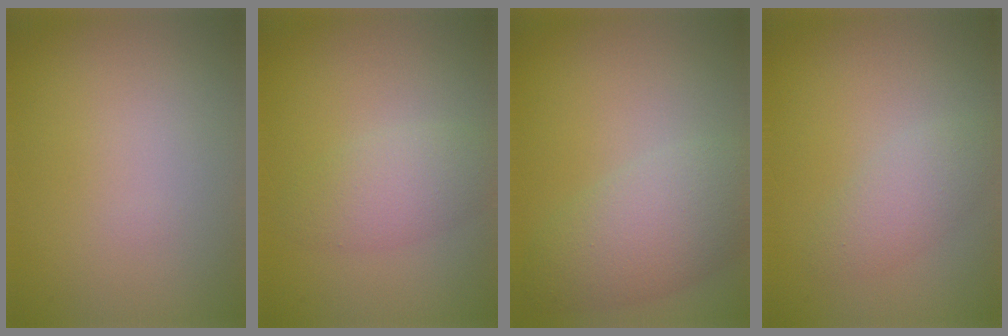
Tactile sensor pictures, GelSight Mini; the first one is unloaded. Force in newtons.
{"total": 2.9, "press": 2.9, "slide": 0.1}
{"total": 5.5, "press": 5.5, "slide": 0.3}
{"total": 2.4, "press": 2.4, "slide": 0.2}